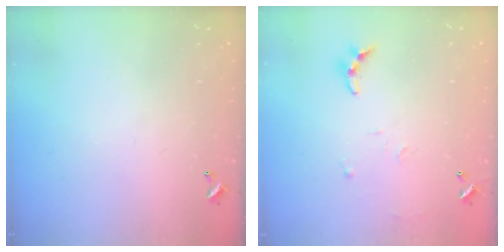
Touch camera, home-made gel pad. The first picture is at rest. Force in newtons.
{"total": 7.9, "press": 7.9, "slide": 0.5}